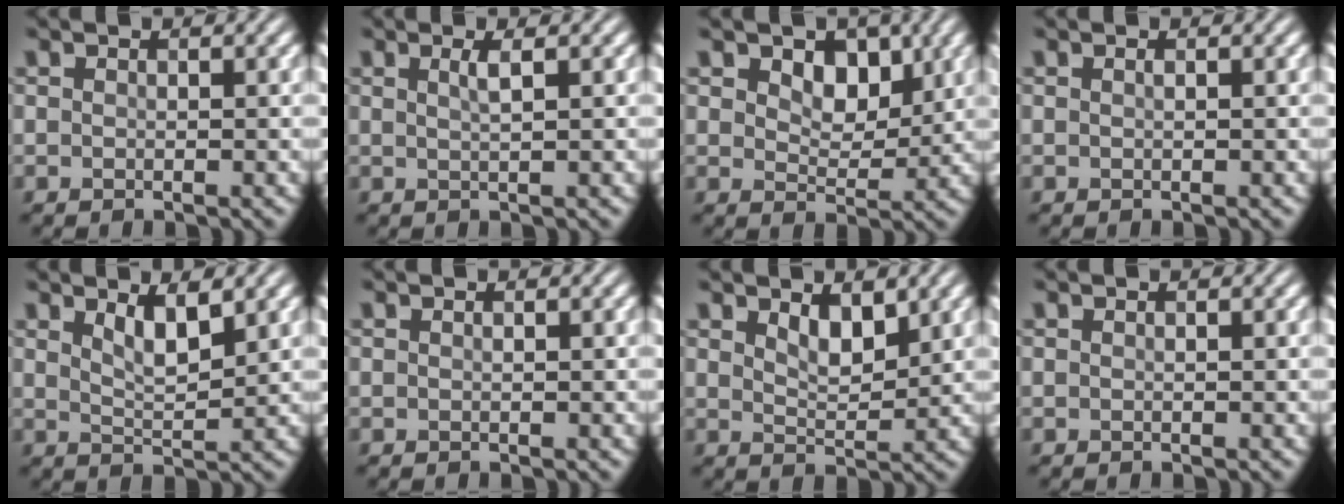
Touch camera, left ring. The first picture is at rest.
{"total": 1.4, "force": [0.5, 0.4, 1.3], "torque": [-0.018, 0.002, 0.006]}
{"total": 3.8, "force": [1.7, 2.4, 2.3], "torque": [-0.041, -0.010, 0.020]}
{"total": 0.0}
{"total": 2.8, "force": [1.7, 0.7, 2.1], "torque": [-0.037, -0.007, 0.032]}
{"total": 0.0}
{"total": 2.6, "force": [1.6, 1.1, 1.8], "torque": [-0.035, -0.007, 0.030]}
{"total": 0.0}